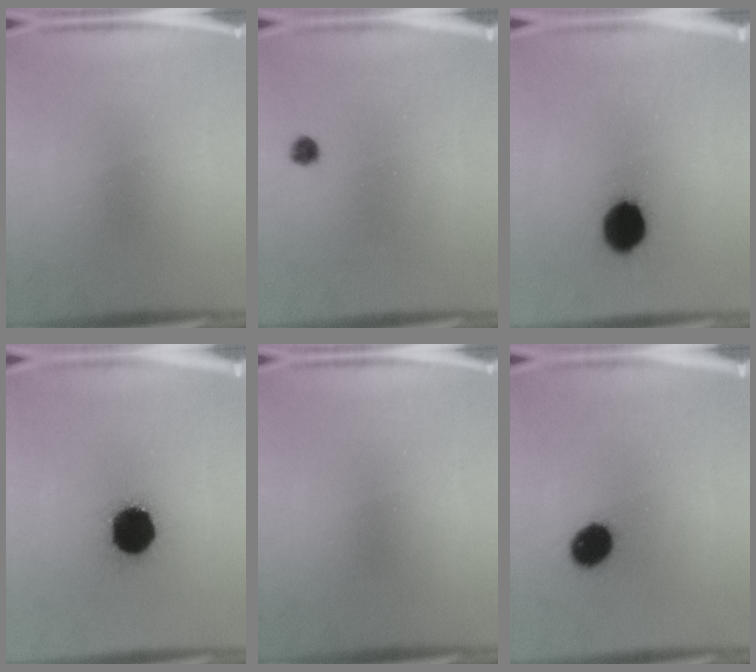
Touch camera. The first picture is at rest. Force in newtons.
{"total": 1.7}
{"total": 12.2}
{"total": 17.3}
{"total": 0.0}
{"total": 9.3}